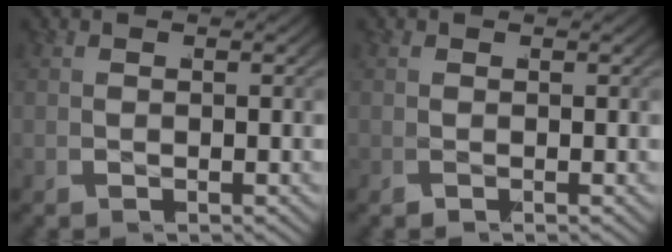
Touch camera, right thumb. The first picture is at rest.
{"total": 0.8, "force": [-0.1, 0.6, 0.5], "torque": [-0.008, -0.006, -0.002]}